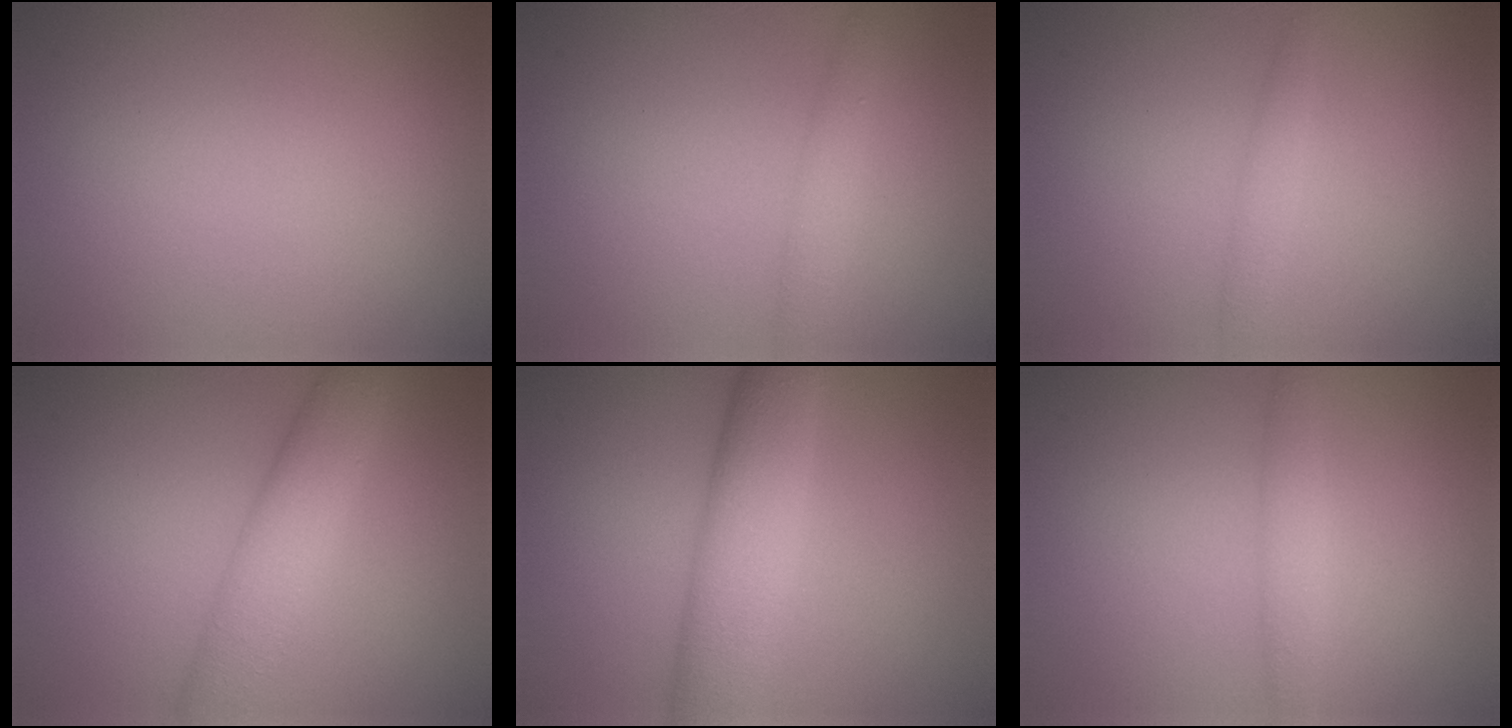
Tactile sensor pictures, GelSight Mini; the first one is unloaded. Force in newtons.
{"total": 1.8, "press": 1.8, "slide": 0.0}
{"total": 1.4, "press": 1.4, "slide": 0.0}
{"total": 5.1, "press": 5.1, "slide": 0.1}
{"total": 6.8, "press": 6.8, "slide": 0.2}
{"total": 1.8, "press": 1.8, "slide": 0.1}